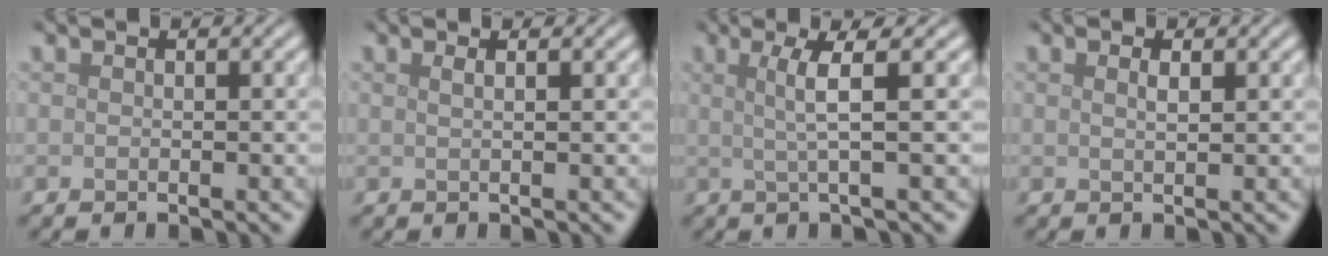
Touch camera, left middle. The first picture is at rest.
{"total": 1.3, "force": [0.6, 0.6, 1.1], "torque": [-0.007, 0.001, 0.000]}
{"total": 3.2, "force": [0.7, 0.5, 3.1], "torque": [-0.058, 0.001, 0.012]}
{"total": 0.9, "force": [0.5, 0.3, 0.7], "torque": [-0.012, -0.001, 0.008]}